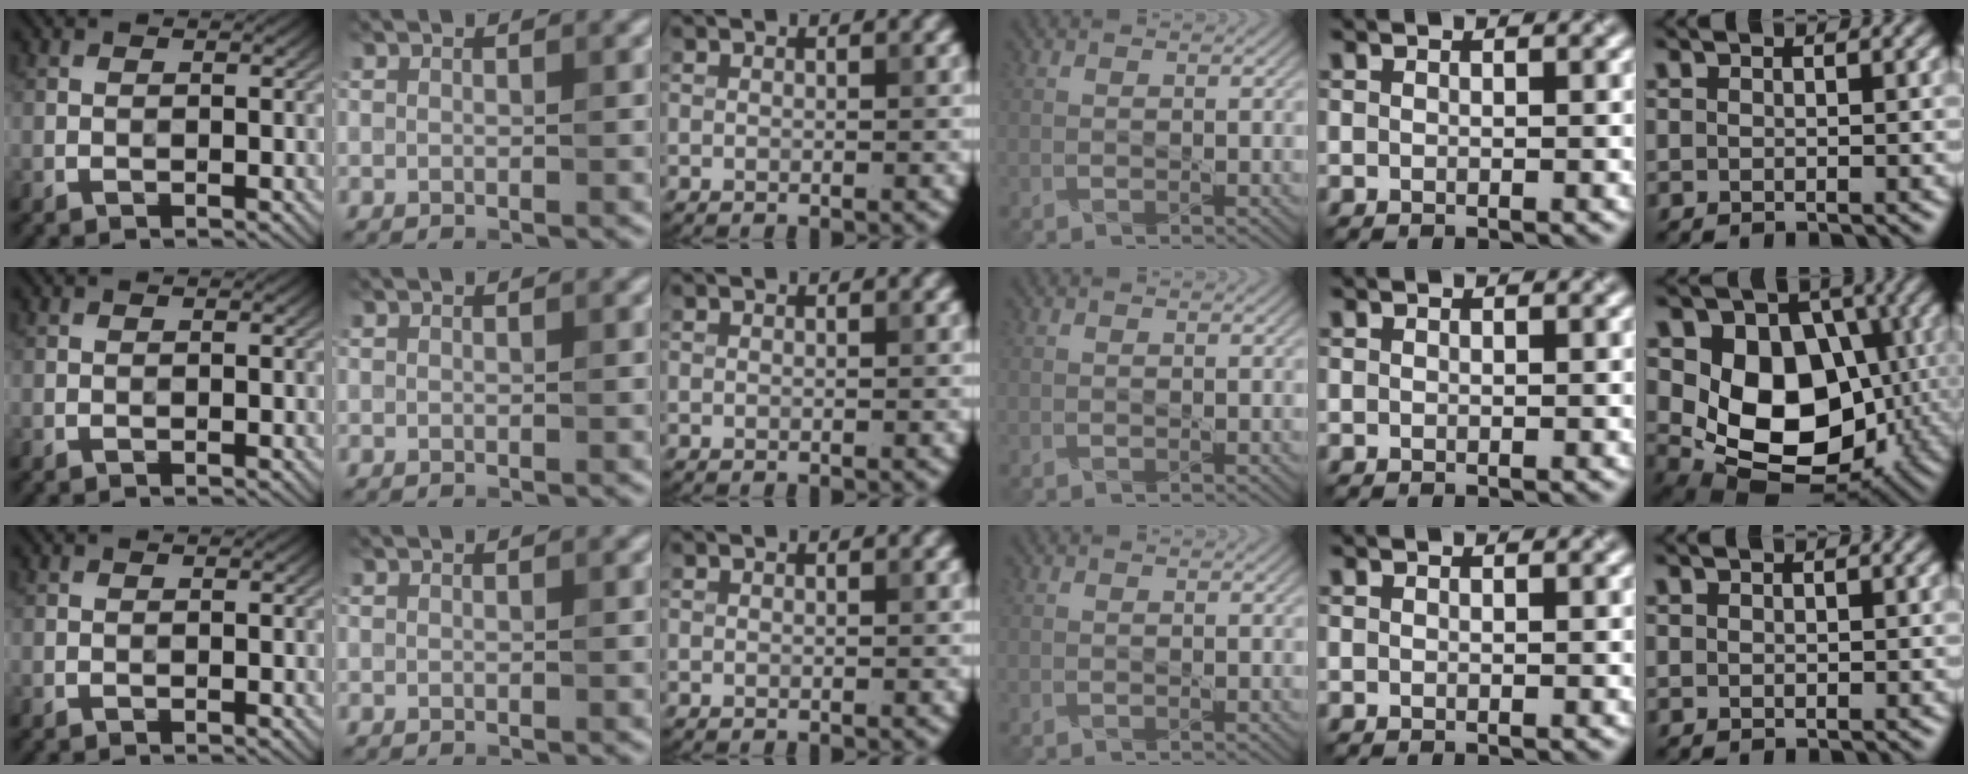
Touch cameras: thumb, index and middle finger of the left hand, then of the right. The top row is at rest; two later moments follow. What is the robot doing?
{"motion": "pour", "object": "pitcher"}